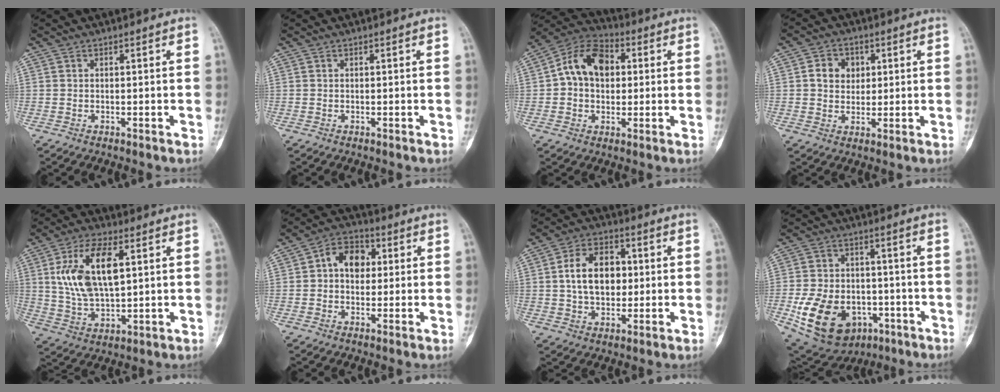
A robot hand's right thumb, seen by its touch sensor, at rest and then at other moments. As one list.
[{"total": 0.0}, {"total": 12.4, "force": [1.9, 8.8, 8.5], "torque": [-0.119, 0.023, 0.021]}, {"total": 5.8, "force": [1.3, 4.8, 2.9], "torque": [-0.020, 0.000, 0.019]}, {"total": 14.7, "force": [3.9, 7.1, 12.3], "torque": [-0.229, -0.008, 0.080]}, {"total": 8.3, "force": [1.3, 6.1, 5.4], "torque": [-0.058, 0.017, 0.011]}, {"total": 12.3, "force": [1.3, 8.3, 8.9], "torque": [-0.126, 0.011, 0.021]}, {"total": 17.9, "force": [-6.0, 12.7, 11.2], "torque": [-0.185, 0.020, -0.080]}]